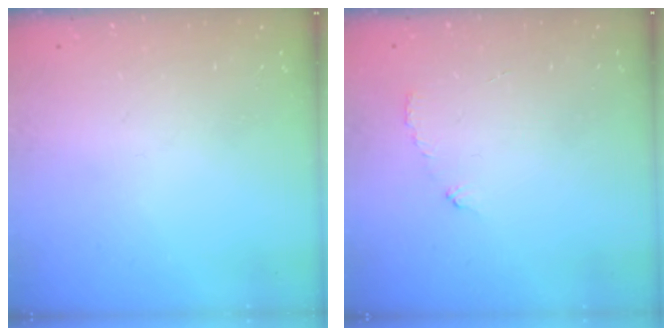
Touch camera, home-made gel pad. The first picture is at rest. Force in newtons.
{"total": 3.6, "press": 3.6, "slide": 0.3}